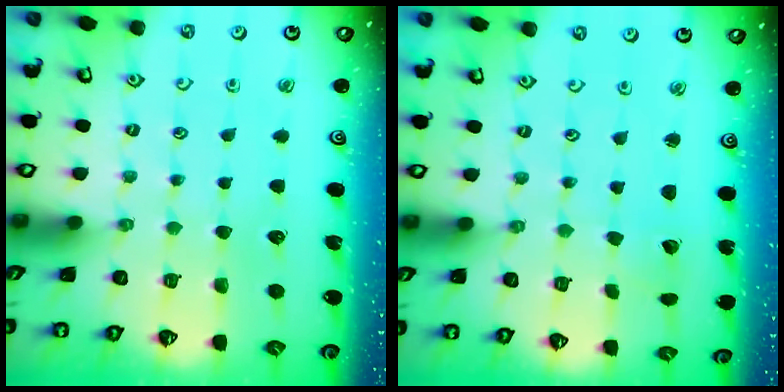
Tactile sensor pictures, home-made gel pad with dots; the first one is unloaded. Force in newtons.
{"total": 1.0, "press": 1.0, "slide": 0.1}